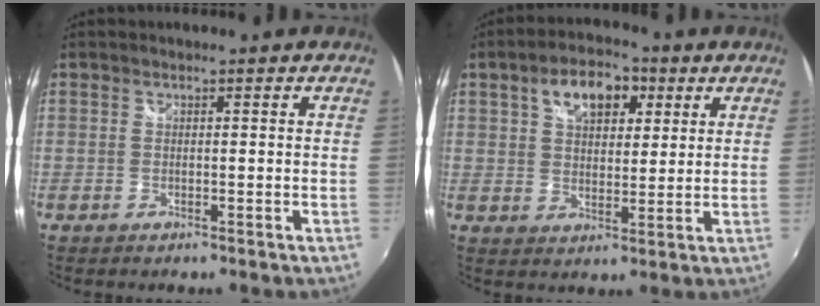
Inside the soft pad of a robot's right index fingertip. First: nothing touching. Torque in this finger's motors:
{"motor_torque": [0.25, 0.11, 0.25, 0.09]}